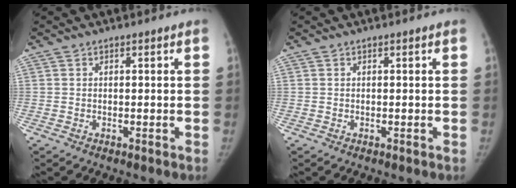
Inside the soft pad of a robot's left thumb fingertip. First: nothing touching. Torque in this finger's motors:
{"motor_torque": [-0.01, 0.01, 0.41, -0.39, 0.00]}